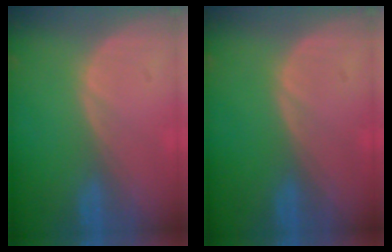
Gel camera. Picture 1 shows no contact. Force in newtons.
{"total": 0.0}